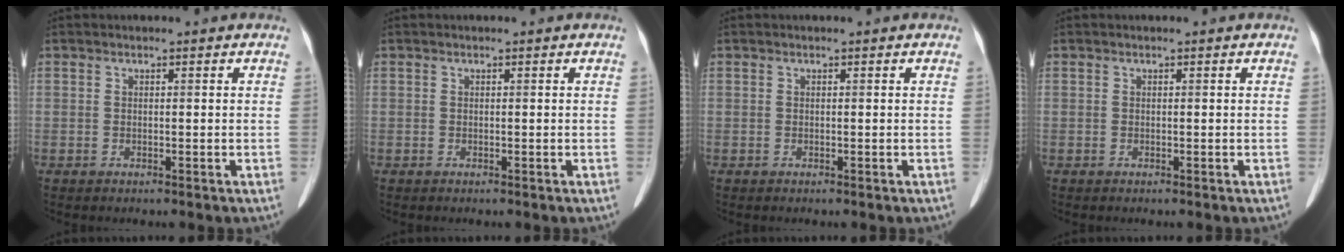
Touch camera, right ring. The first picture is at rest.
{"total": 0.0}
{"total": 0.0}
{"total": 0.0}